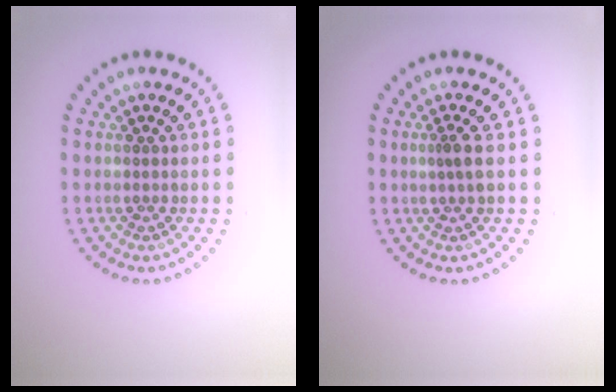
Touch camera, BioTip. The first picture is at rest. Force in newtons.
{"total": 1.5, "press": 1.1, "slide": 1.0}